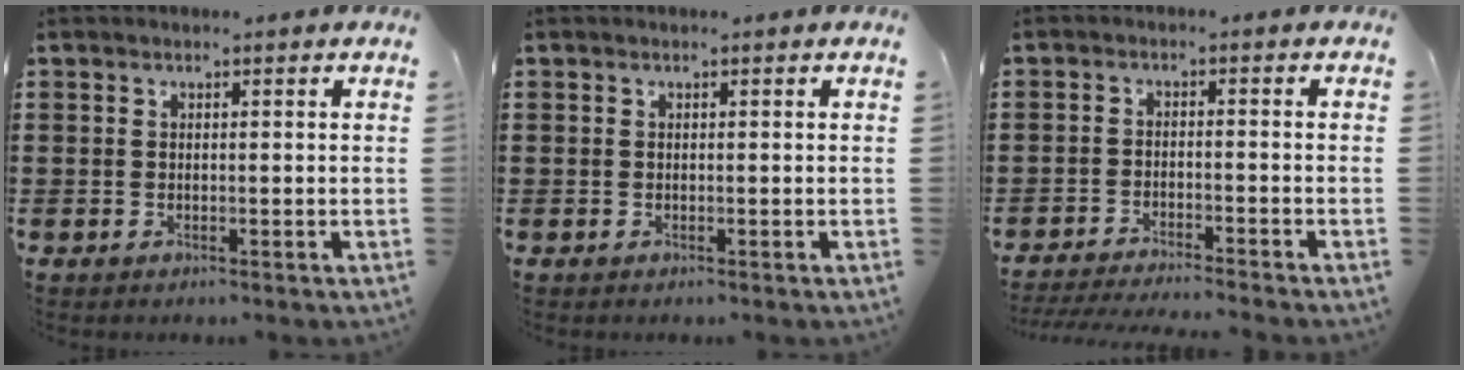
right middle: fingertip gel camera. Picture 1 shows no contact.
{"total": 0.0}
{"total": 3.2, "force": [-3.2, -0.3, 0.6], "torque": [-0.020, -0.007, -0.067]}